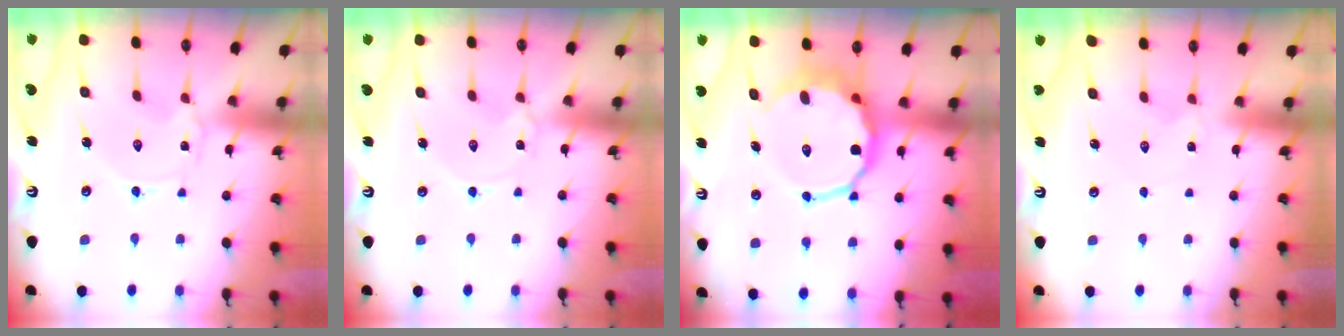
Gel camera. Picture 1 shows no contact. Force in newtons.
{"total": 1.3, "press": 1.3, "slide": 0.2}
{"total": 12.1, "press": 11.6, "slide": 3.4}
{"total": 1.9, "press": 1.9, "slide": 0.2}